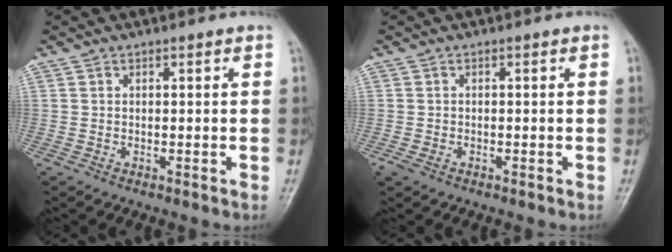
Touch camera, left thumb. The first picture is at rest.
{"total": 1.7, "force": [-0.8, 1.1, 1.0], "torque": [-0.025, -0.002, -0.014]}